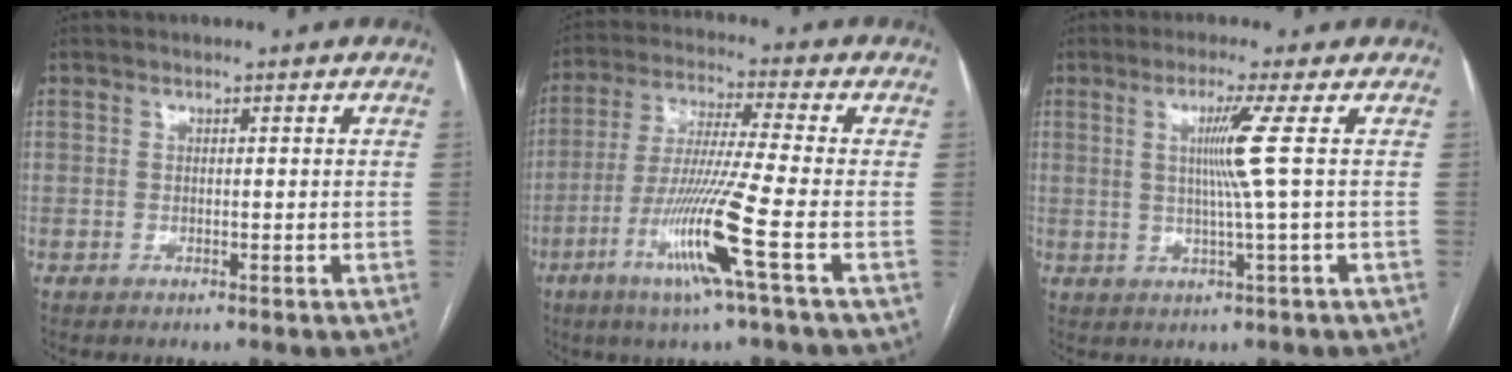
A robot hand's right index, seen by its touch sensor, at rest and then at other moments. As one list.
[{"total": 12.4, "force": [-4.9, -1.8, 11.2], "torque": [-0.224, -0.025, -0.099]}, {"total": 5.6, "force": [0.9, -2.2, 5.1], "torque": [-0.099, -0.006, 0.021]}]